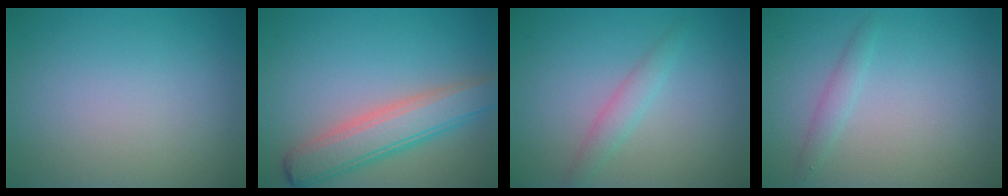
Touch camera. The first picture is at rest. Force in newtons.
{"total": 5.3, "press": 5.3, "slide": 0.1}
{"total": 1.8, "press": 1.8, "slide": 0.1}
{"total": 1.3, "press": 1.3, "slide": 0.1}